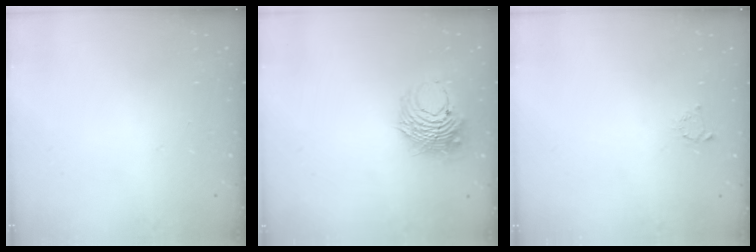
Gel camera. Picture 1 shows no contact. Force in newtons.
{"total": 9.0, "press": 8.9, "slide": 0.9}
{"total": 2.2, "press": 2.2, "slide": 0.4}